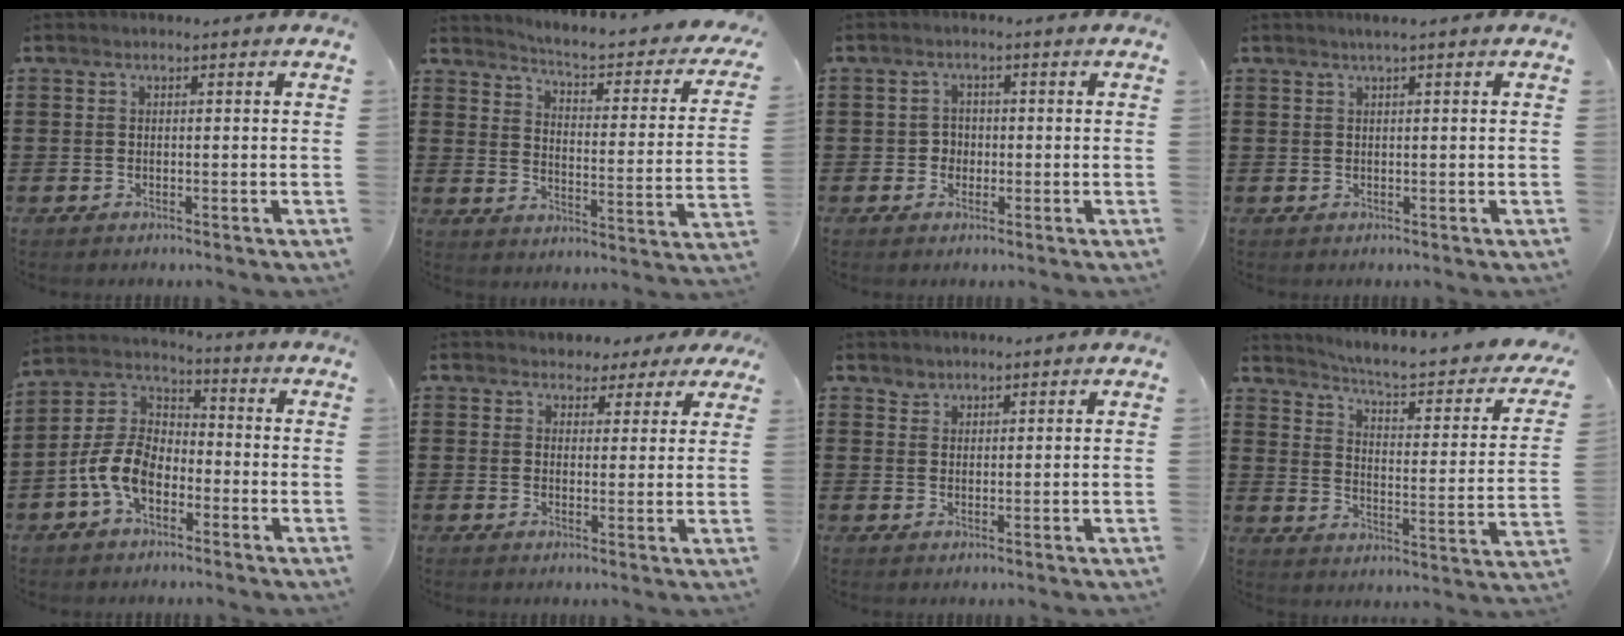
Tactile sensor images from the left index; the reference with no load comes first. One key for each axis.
{"total": 3.4, "fx": 3.1, "fy": -0.3, "fz": 1.4, "tx": -0.048, "ty": -0.034, "tz": 0.040}
{"total": 2.1, "fx": -0.3, "fy": 2.0, "fz": 0.7, "tx": -0.021, "ty": 0.004, "tz": -0.009}
{"total": 1.0, "fx": 0.6, "fy": -0.1, "fz": 0.9, "tx": -0.014, "ty": 0.001, "tz": 0.010}
{"total": 8.5, "fx": -3.9, "fy": 5.0, "fz": 5.7, "tx": -0.158, "ty": -0.002, "tz": -0.087}
{"total": 3.1, "fx": 2.4, "fy": 1.9, "fz": 0.4, "tx": -0.014, "ty": 0.001, "tz": 0.042}
{"total": 1.7, "fx": 1.5, "fy": 0.7, "fz": -0.3, "tx": 0.001, "ty": 0.002, "tz": 0.032}
{"total": 4.8, "fx": 4.1, "fy": -0.1, "fz": 2.5, "tx": -0.071, "ty": -0.036, "tz": 0.060}